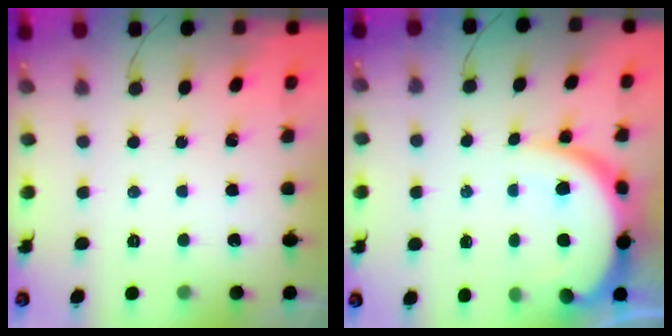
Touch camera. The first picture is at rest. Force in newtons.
{"total": 10.0, "press": 9.9, "slide": 1.1}